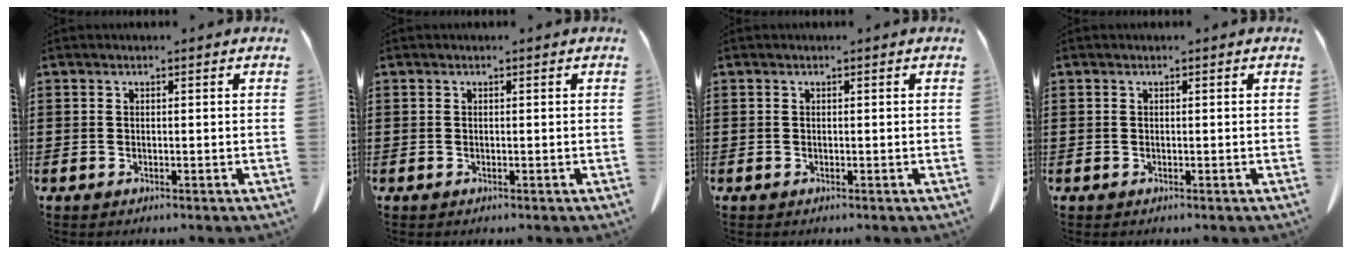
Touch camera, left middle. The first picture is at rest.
{"total": 0.0}
{"total": 0.0}
{"total": 0.0}